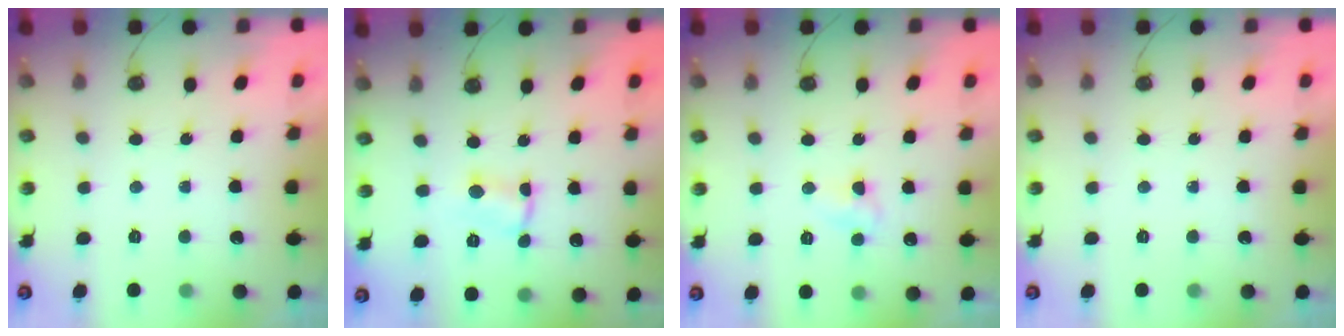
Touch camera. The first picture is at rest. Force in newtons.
{"total": 1.3, "press": 1.3, "slide": 0.5}
{"total": 5.7, "press": 5.7, "slide": 0.5}
{"total": 0.0}